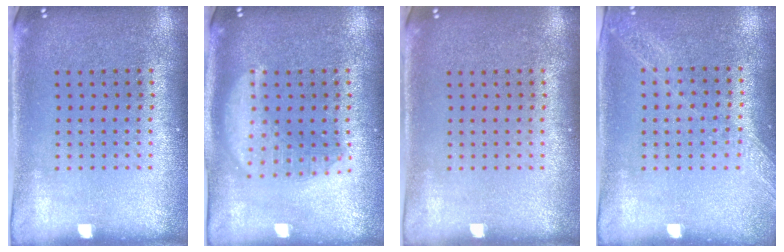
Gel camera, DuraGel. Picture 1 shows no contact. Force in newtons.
{"total": 3.0, "press": 3.0, "slide": 0.4}
{"total": 0.0}
{"total": 1.3, "press": 1.2, "slide": 0.2}